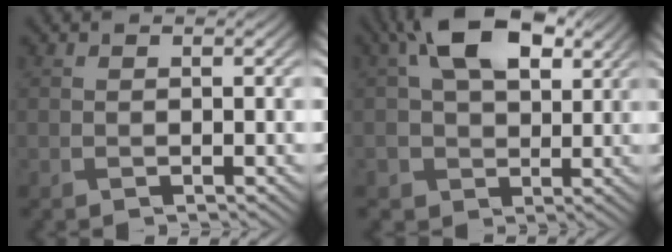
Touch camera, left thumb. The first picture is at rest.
{"total": 9.5, "force": [3.3, 6.2, 6.4], "torque": [-0.134, 0.005, 0.062]}